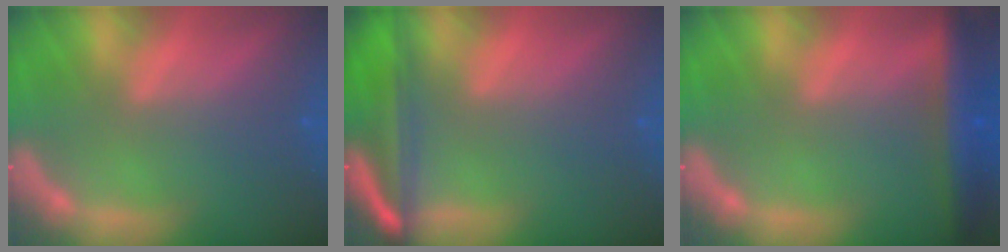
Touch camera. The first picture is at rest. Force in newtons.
{"total": 8.6}
{"total": 6.0}